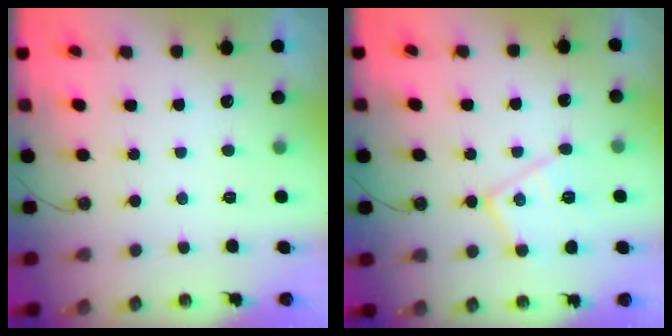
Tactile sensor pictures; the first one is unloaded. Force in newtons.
{"total": 12.5, "press": 12.5, "slide": 0.3}